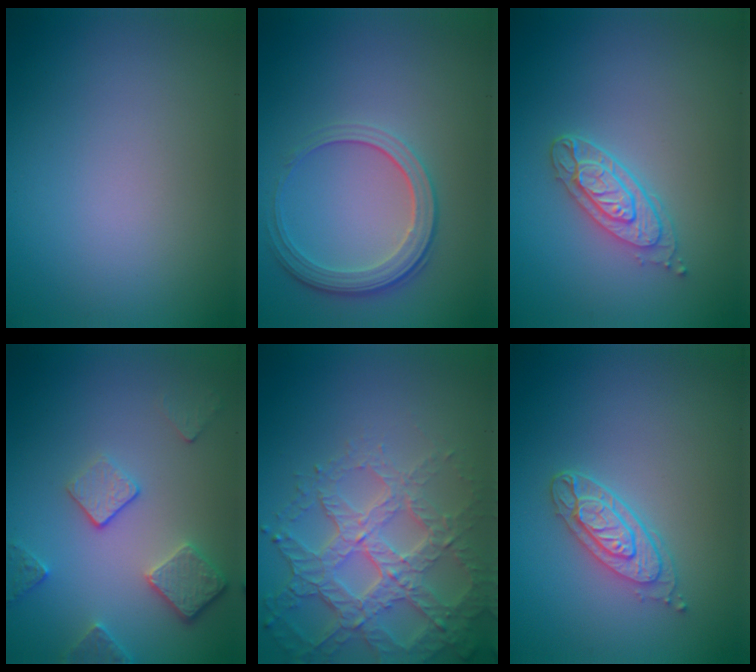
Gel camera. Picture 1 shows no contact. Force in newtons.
{"total": 3.2, "press": 2.6, "slide": 1.9}
{"total": 3.2, "press": 2.6, "slide": 1.9}
{"total": 3.7, "press": 3.0, "slide": 2.2}
{"total": 6.3, "press": 4.8, "slide": 4.1}
{"total": 3.2, "press": 2.6, "slide": 1.9}